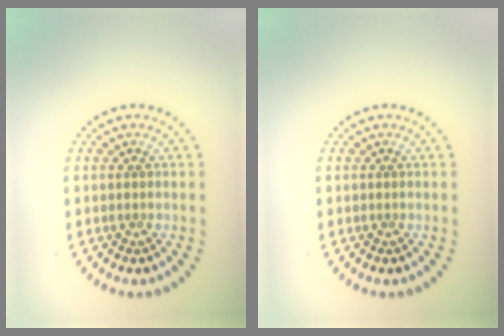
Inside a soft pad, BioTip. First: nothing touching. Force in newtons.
{"total": 0.0}